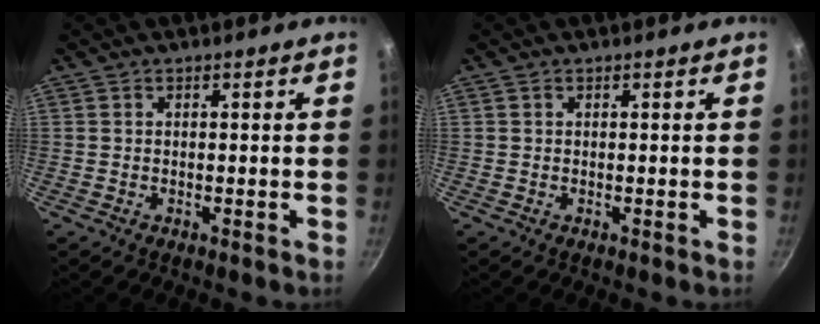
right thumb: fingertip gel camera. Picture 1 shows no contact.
{"total": 0.0}